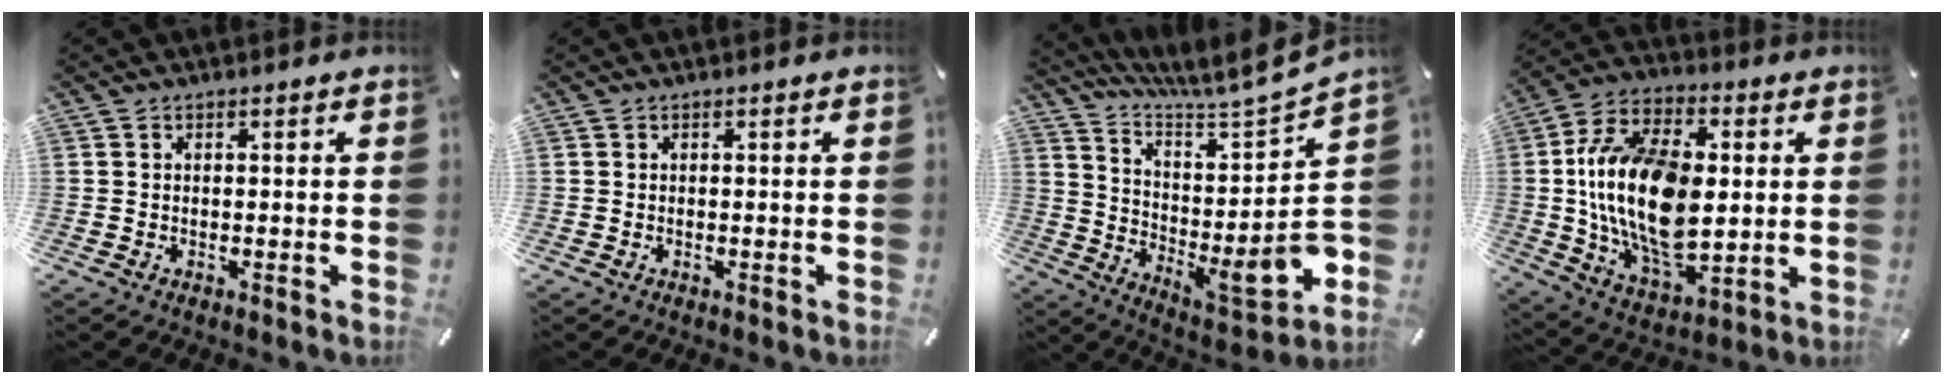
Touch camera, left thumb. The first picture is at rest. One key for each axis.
{"total": 0.0}
{"total": 10.4, "fx": 1.3, "fy": 2.1, "fz": 10.1, "tx": -0.128, "ty": -0.063, "tz": 0.014}
{"total": 22.3, "fx": 1.2, "fy": 13.8, "fz": 17.5, "tx": -0.368, "ty": -0.007, "tz": 0.023}